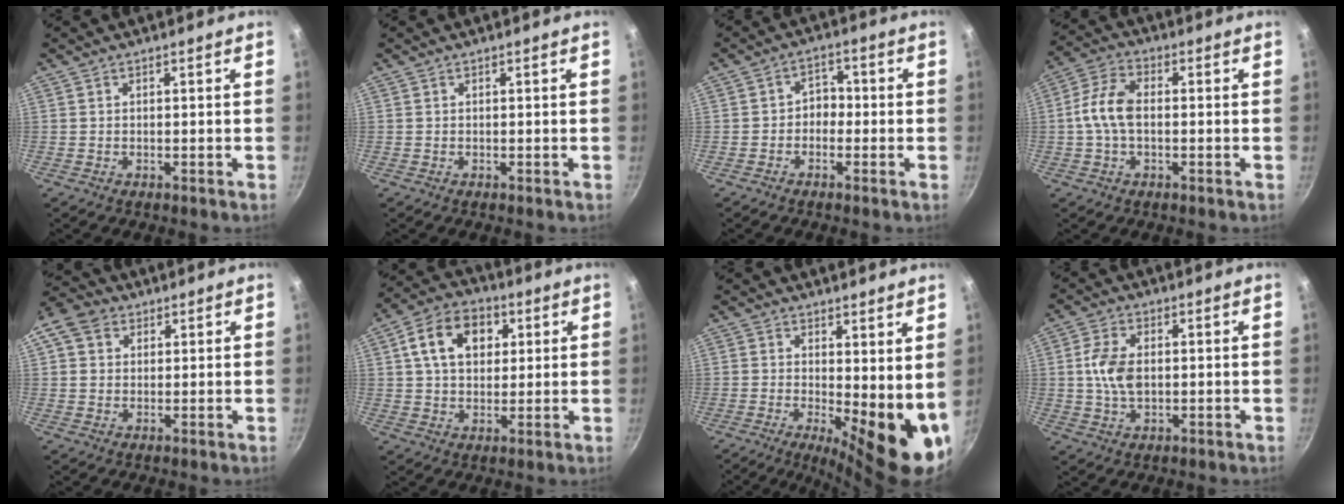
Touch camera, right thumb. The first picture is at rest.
{"total": 0.0}
{"total": 3.5, "force": [-1.0, 2.8, 1.8], "torque": [-0.001, 0.021, -0.024]}
{"total": 8.1, "force": [-0.3, 4.6, 6.7], "torque": [-0.133, 0.029, -0.017]}
{"total": 8.9, "force": [3.1, 7.1, 4.3], "torque": [-0.071, 0.013, 0.042]}
{"total": 12.3, "force": [3.7, 8.8, 7.8], "torque": [-0.111, 0.009, 0.049]}
{"total": 12.7, "force": [0.5, 4.8, 11.8], "torque": [-0.127, -0.026, 0.016]}
{"total": 7.2, "force": [0.4, 4.4, 5.6], "torque": [-0.104, 0.007, 0.004]}